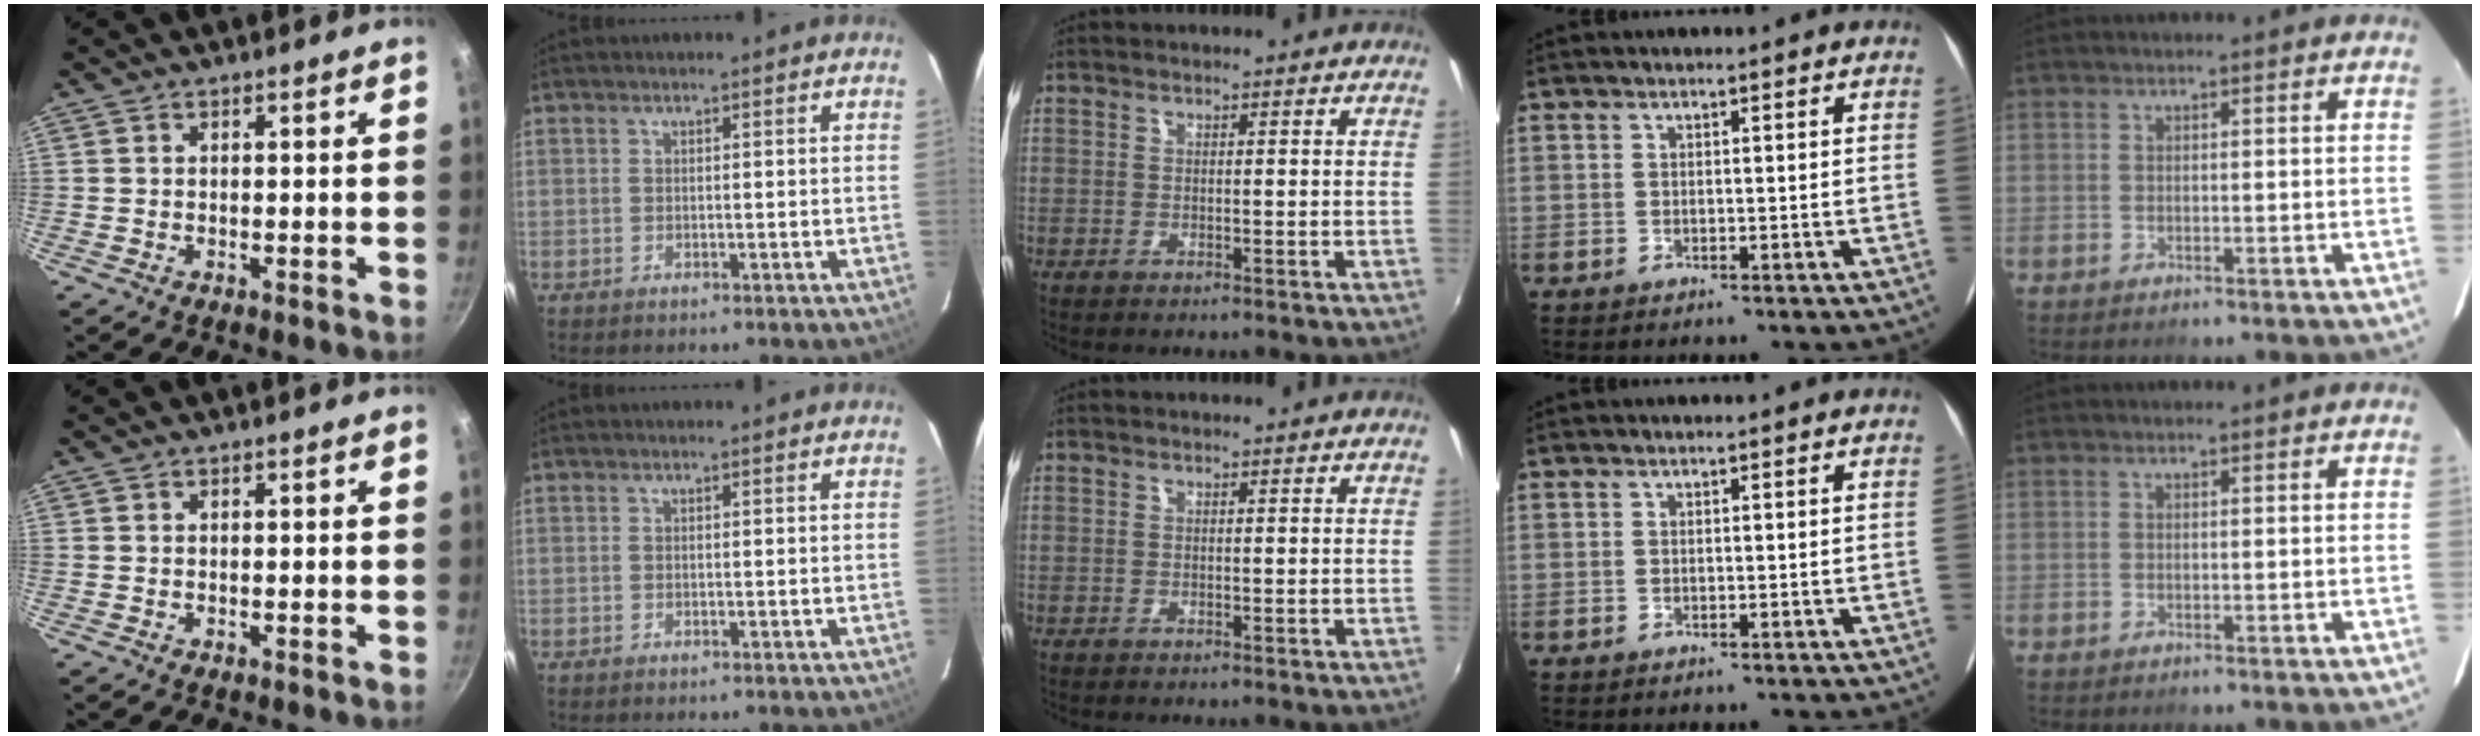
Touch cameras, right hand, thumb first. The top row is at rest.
{}